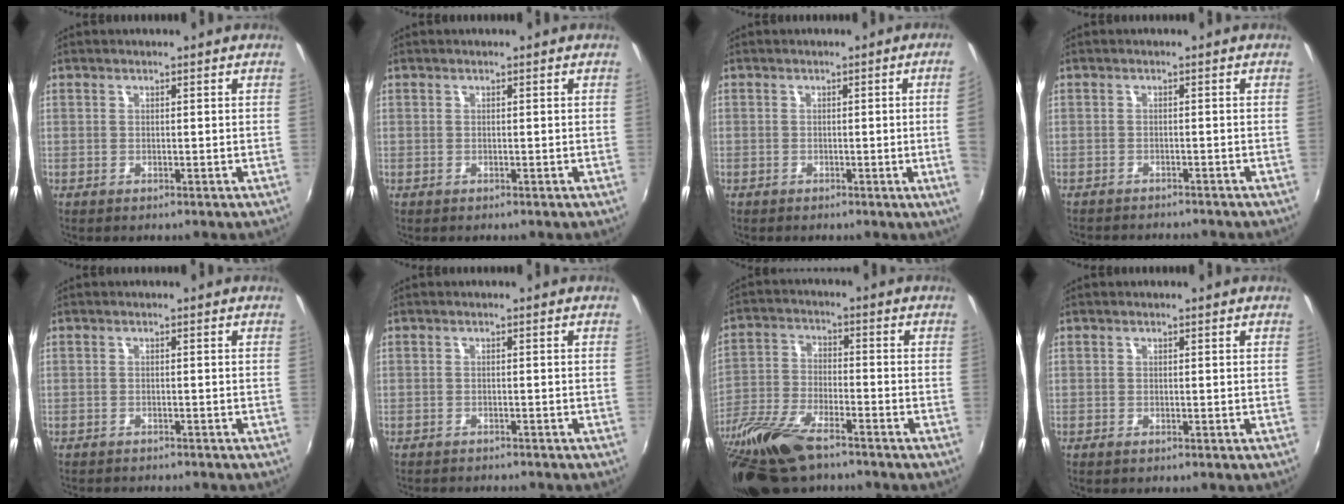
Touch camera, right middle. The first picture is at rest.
{"total": 0.0}
{"total": 4.0, "force": [0.0, -1.9, 3.6], "torque": [-0.057, -0.010, 0.005]}
{"total": 5.4, "force": [-5.1, 0.9, 1.6], "torque": [-0.044, -0.012, -0.073]}
{"total": 3.9, "force": [-3.7, 0.6, 1.2], "torque": [-0.032, -0.012, -0.055]}
{"total": 4.3, "force": [-4.0, 0.6, 1.3], "torque": [-0.036, -0.012, -0.060]}
{"total": 18.5, "force": [-14.1, 5.3, 10.7], "torque": [-0.239, -0.039, -0.267]}
{"total": 0.5, "force": [-0.4, 0.2, 0.3], "torque": [-0.006, -0.003, -0.010]}